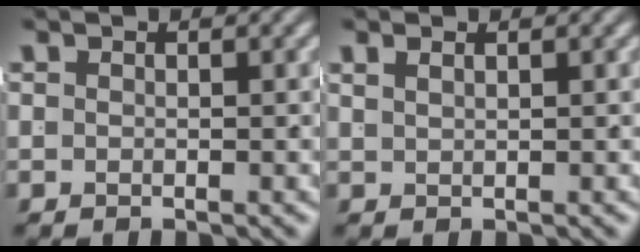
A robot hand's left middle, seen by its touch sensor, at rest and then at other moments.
{"total": 1.1, "force": [0.6, -0.9, 0.2], "torque": [0.009, 0.000, 0.021]}